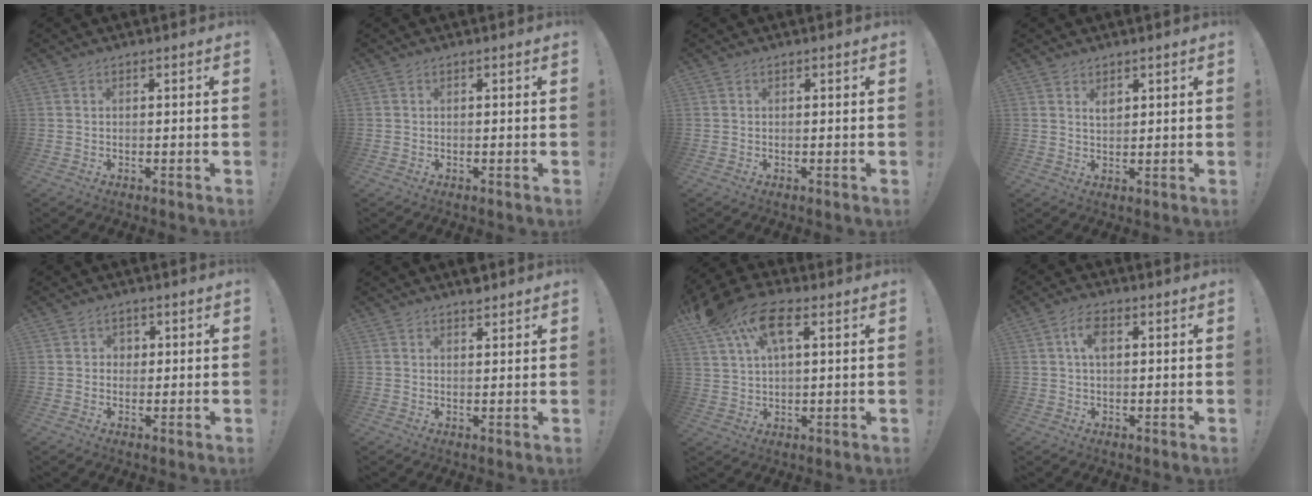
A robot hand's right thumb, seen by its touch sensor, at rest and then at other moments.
{"total": 0.0}
{"total": 0.0}
{"total": 2.3, "force": [1.6, 1.2, 1.1], "torque": [-0.002, -0.013, 0.024]}
{"total": 2.4, "force": [0.3, 2.3, 0.6], "torque": [-0.015, 0.003, 0.005]}
{"total": 2.6, "force": [2.2, 0.9, 1.0], "torque": [-0.001, -0.013, 0.037]}
{"total": 14.4, "force": [7.3, 7.3, 10.1], "torque": [-0.196, -0.020, 0.130]}
{"total": 5.6, "force": [1.6, 3.3, 4.3], "torque": [-0.070, 0.004, 0.027]}